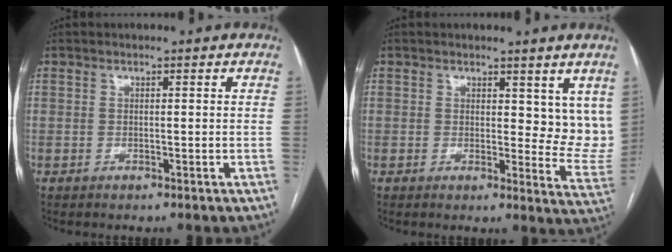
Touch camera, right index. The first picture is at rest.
{"total": 7.0, "force": [4.3, 3.5, 4.3], "torque": [-0.042, -0.027, 0.047]}